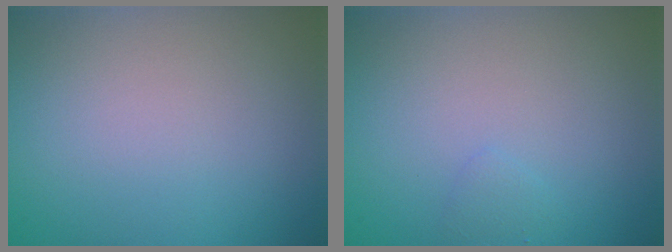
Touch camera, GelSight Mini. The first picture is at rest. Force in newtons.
{"total": 0.6, "press": 0.6, "slide": 0.1}